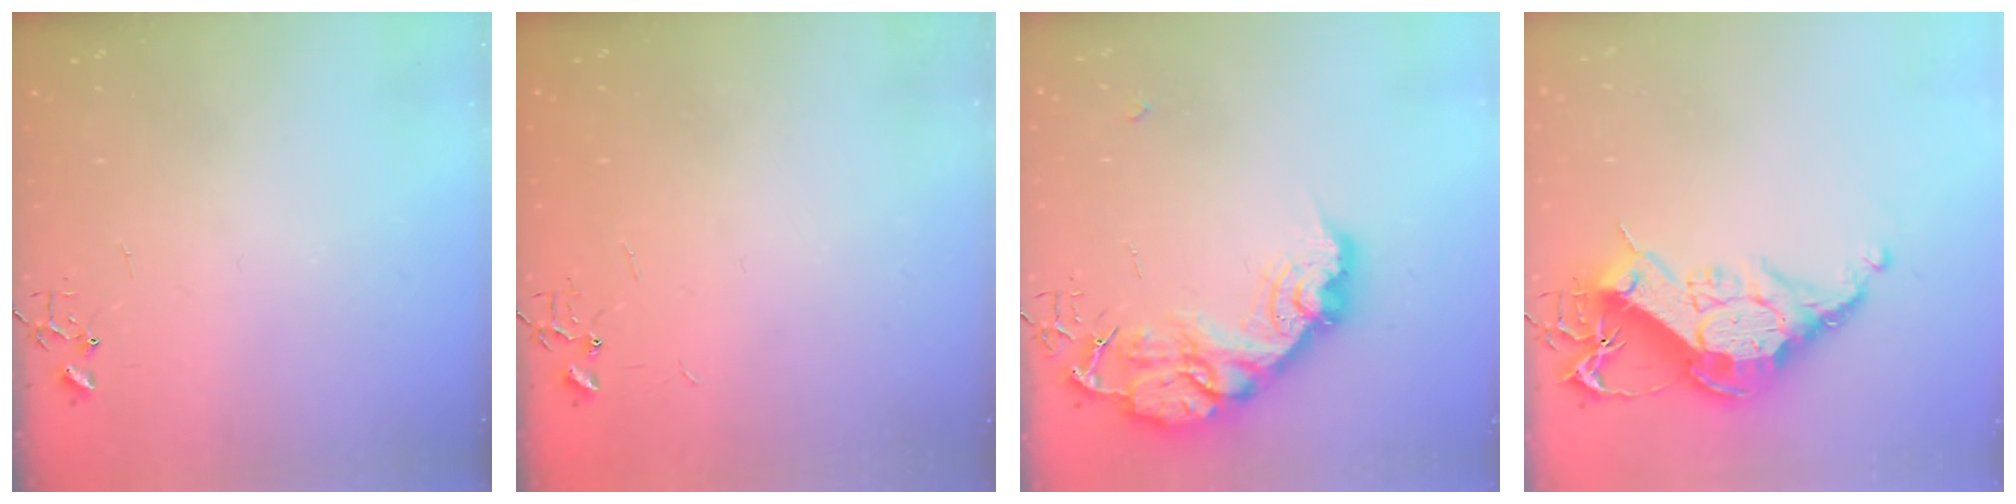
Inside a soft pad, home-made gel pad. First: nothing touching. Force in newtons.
{"total": 1.8, "press": 1.8, "slide": 0.2}
{"total": 25.5, "press": 25.4, "slide": 2.1}
{"total": 18.5, "press": 18.4, "slide": 1.5}